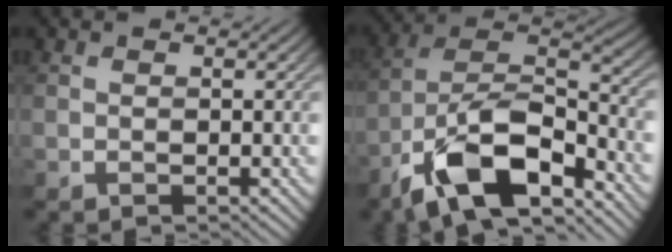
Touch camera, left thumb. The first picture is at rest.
{"total": 14.2, "force": [-8.8, 5.4, 9.7], "torque": [-0.185, -0.005, -0.183]}